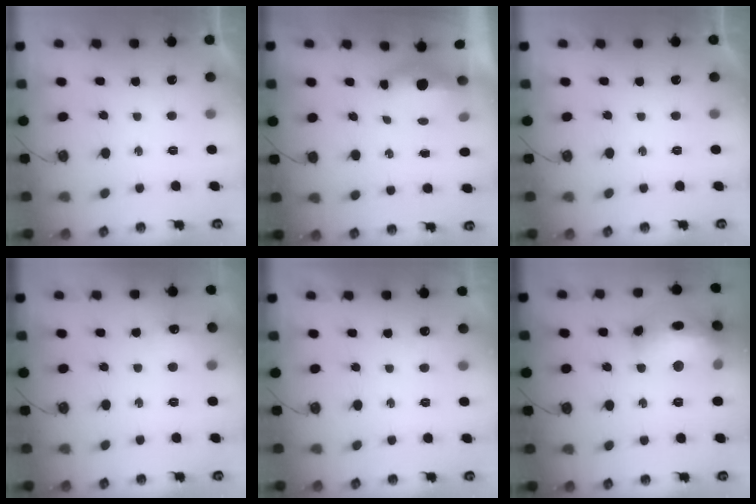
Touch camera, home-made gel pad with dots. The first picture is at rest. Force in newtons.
{"total": 6.2, "press": 5.1, "slide": 3.5}
{"total": 0.0}
{"total": 7.8, "press": 7.7, "slide": 1.0}
{"total": 2.9, "press": 2.8, "slide": 0.7}
{"total": 21.8, "press": 21.6, "slide": 2.9}